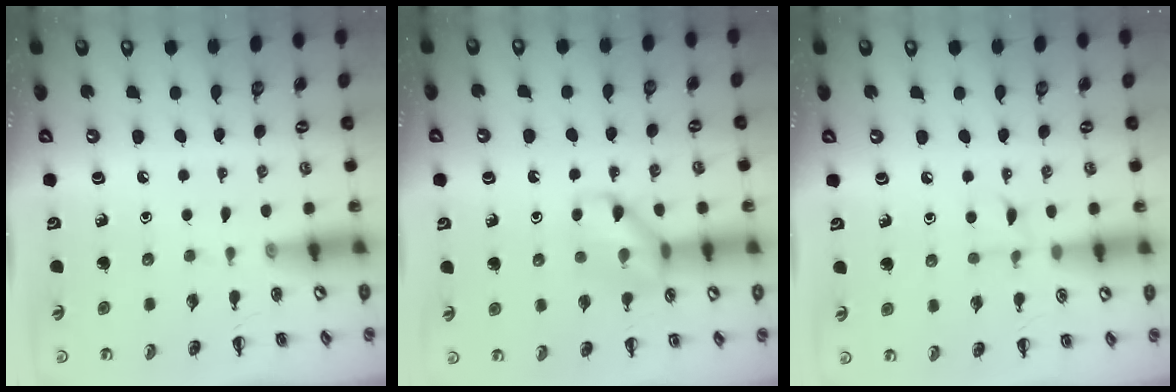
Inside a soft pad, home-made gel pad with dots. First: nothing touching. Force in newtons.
{"total": 10.4, "press": 10.4, "slide": 0.3}
{"total": 6.1, "press": 6.0, "slide": 1.4}